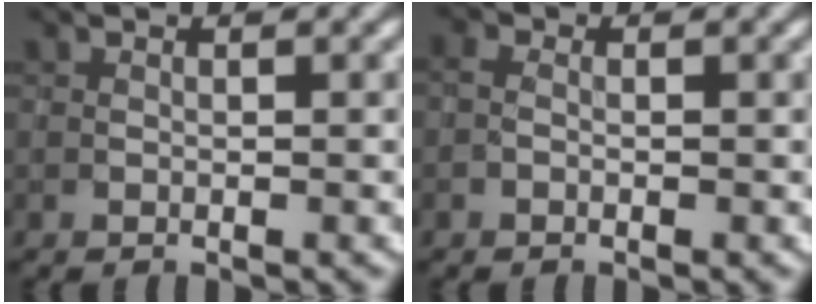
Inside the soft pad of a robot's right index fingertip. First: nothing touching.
{"total": 1.1, "force": [-0.4, 0.8, 0.6], "torque": [-0.012, 0.001, -0.010]}